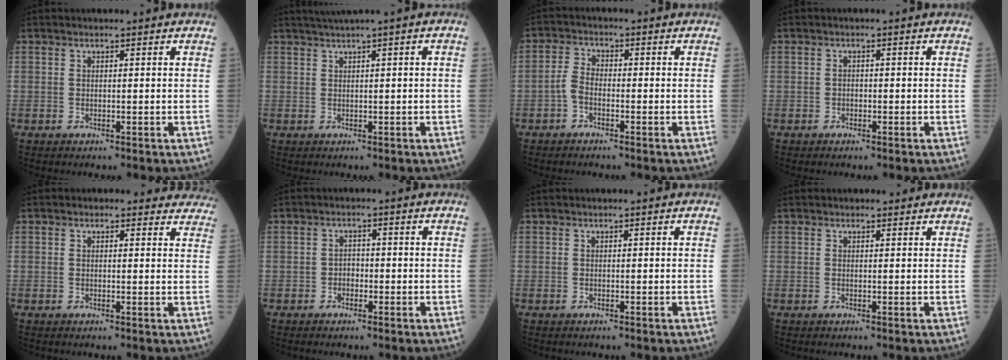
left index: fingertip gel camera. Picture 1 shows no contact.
{"total": 2.5, "force": [1.4, -0.4, 2.1], "torque": [-0.042, 0.010, 0.031]}
{"total": 3.0, "force": [-1.3, 1.8, 2.0], "torque": [-0.045, 0.003, -0.031]}
{"total": 0.7, "force": [-0.4, 0.5, 0.3], "torque": [-0.003, 0.001, -0.008]}
{"total": 7.1, "force": [6.4, 2.8, 1.4], "torque": [0.013, 0.004, 0.044]}
{"total": 1.6, "force": [-0.7, 1.2, 0.8], "torque": [-0.008, 0.005, -0.013]}
{"total": 0.0}
{"total": 0.9, "force": [0.7, 0.5, 0.0], "torque": [-0.006, 0.001, 0.006]}